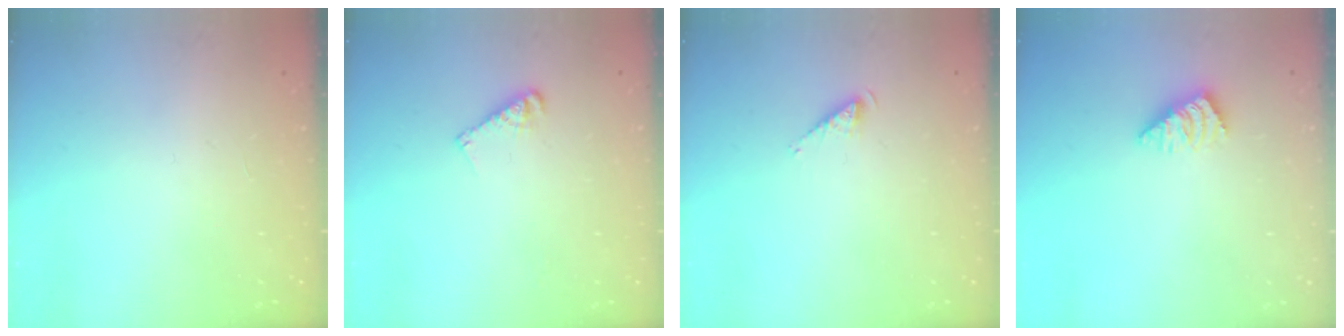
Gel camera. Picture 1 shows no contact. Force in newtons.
{"total": 6.0, "press": 6.0, "slide": 0.2}
{"total": 2.6, "press": 2.6, "slide": 0.4}
{"total": 1.5, "press": 1.5, "slide": 0.3}